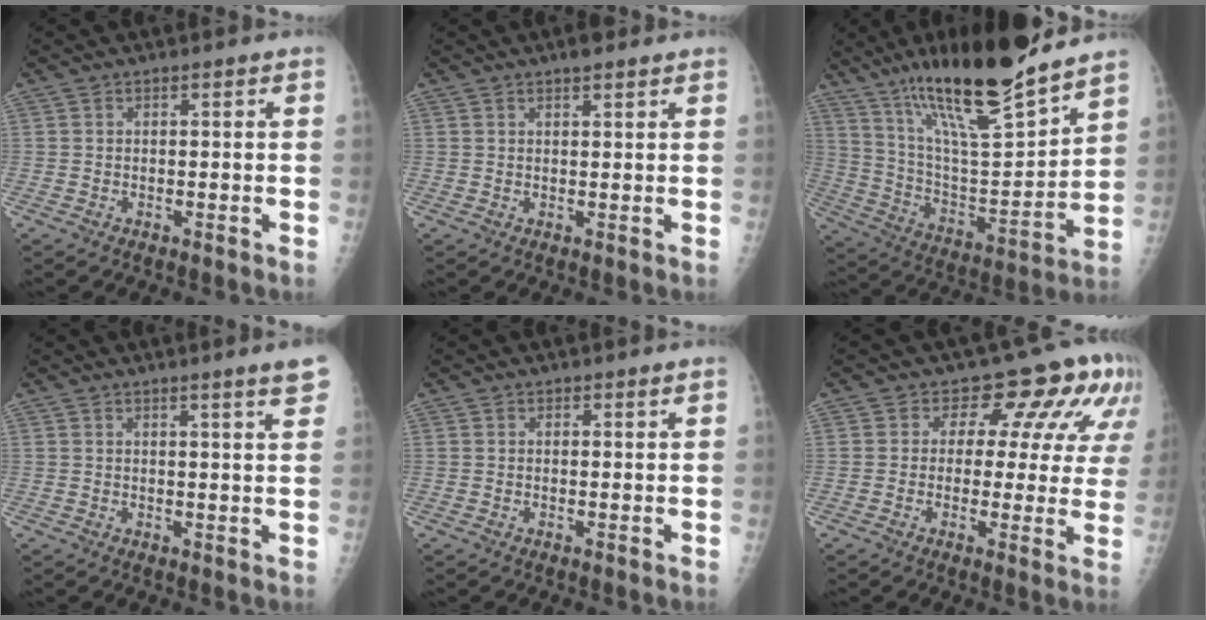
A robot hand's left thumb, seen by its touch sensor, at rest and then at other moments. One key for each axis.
{"total": 2.8, "fx": 2.1, "fy": 0.8, "fz": 1.7, "tx": -0.017, "ty": -0.009, "tz": 0.029}
{"total": 24.4, "fx": 17.9, "fy": 4.6, "fz": 15.9, "tx": -0.246, "ty": -0.081, "tz": 0.313}
{"total": 5.3, "fx": 3.6, "fy": -0.1, "fz": 3.8, "tx": -0.043, "ty": -0.015, "tz": 0.044}
{"total": 0.9, "fx": 0.8, "fy": 0.3, "fz": 0.4, "tx": -0.001, "ty": -0.005, "tz": 0.011}
{"total": 11.3, "fx": 6.4, "fy": 6.8, "fz": 6.4, "tx": -0.033, "ty": -0.025, "tz": 0.056}